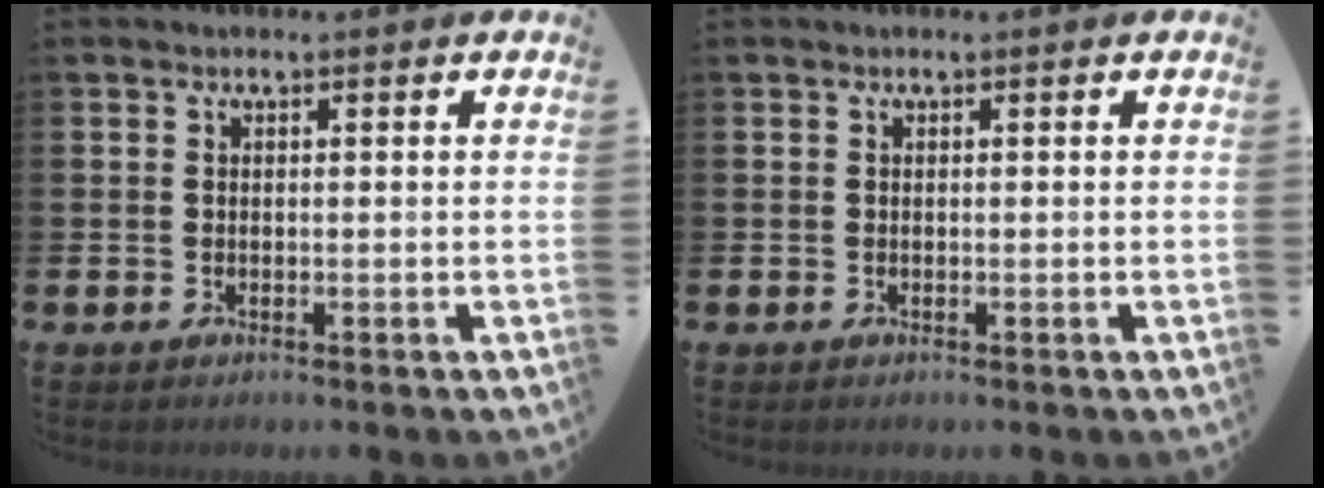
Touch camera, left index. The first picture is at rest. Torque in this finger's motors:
{"motor_torque": [0.00, 0.00, 0.00, 0.00]}